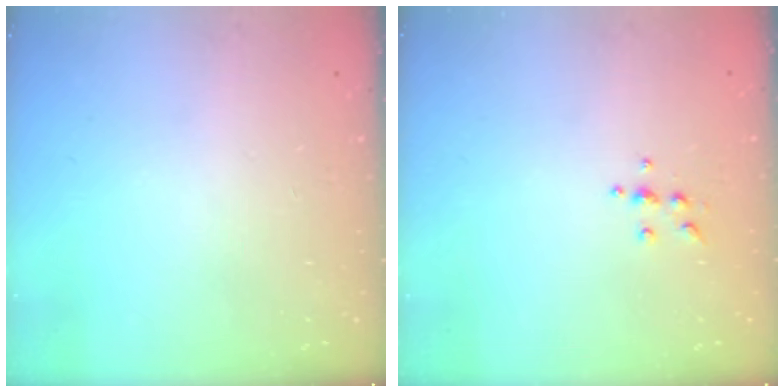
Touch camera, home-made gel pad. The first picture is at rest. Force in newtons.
{"total": 4.9, "press": 4.9, "slide": 0.7}